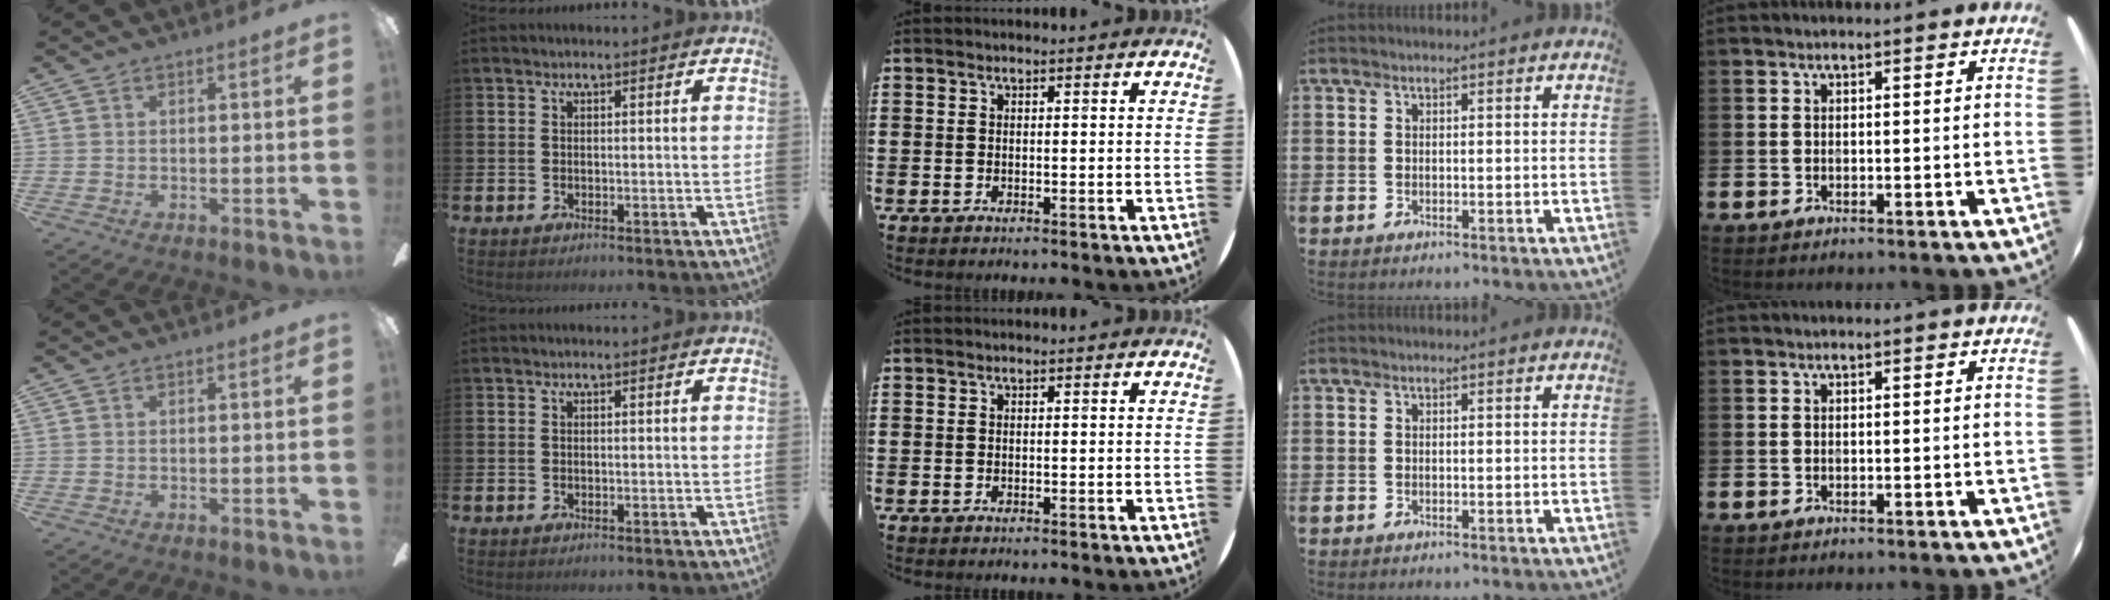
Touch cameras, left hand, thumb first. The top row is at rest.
{}